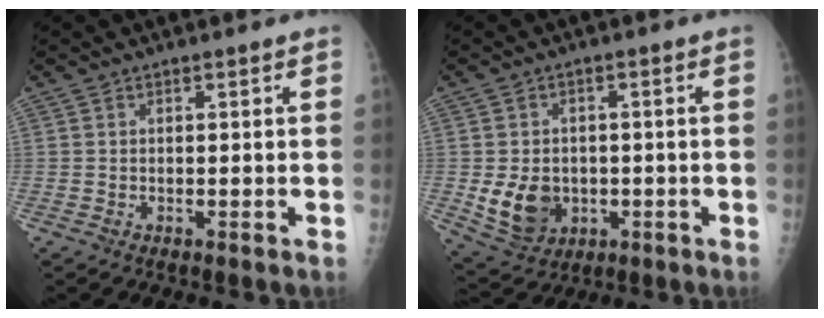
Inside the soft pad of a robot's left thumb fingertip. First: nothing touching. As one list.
[{"total": 8.9, "force": [-1.4, 7.2, 5.1], "torque": [-0.067, 0.000, -0.006]}]